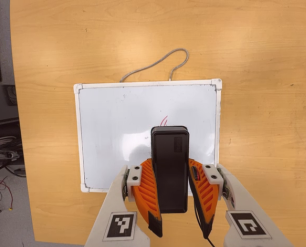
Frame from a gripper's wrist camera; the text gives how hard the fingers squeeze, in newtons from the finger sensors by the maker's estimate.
{"total": 7.7, "left": 5.9, "right": 9.6}